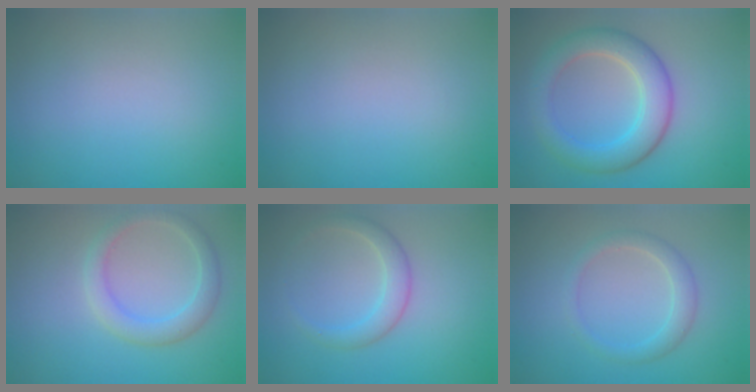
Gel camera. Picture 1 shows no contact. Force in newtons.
{"total": 0.0}
{"total": 5.2, "press": 5.2, "slide": 0.2}
{"total": 2.7, "press": 2.7, "slide": 0.2}
{"total": 2.3, "press": 2.3, "slide": 0.1}
{"total": 2.2, "press": 2.2, "slide": 0.2}